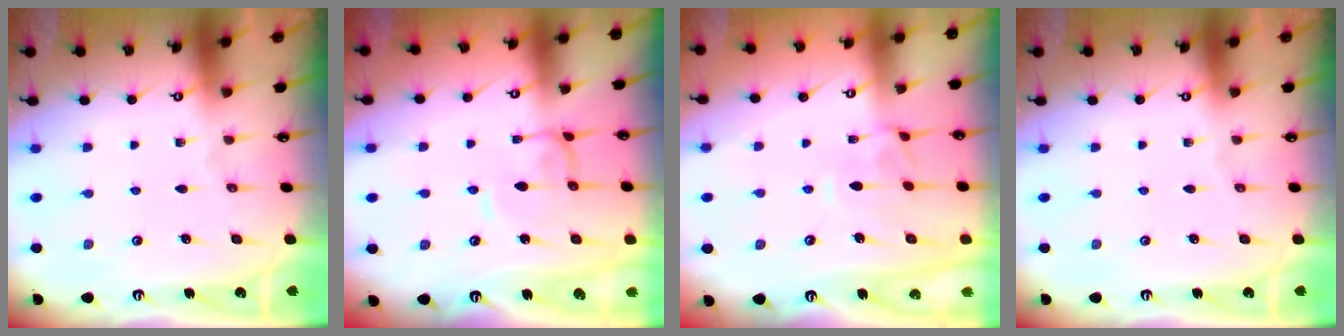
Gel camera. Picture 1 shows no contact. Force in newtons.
{"total": 1.6, "press": 1.5, "slide": 0.1}
{"total": 2.2, "press": 2.0, "slide": 0.8}
{"total": 0.0}